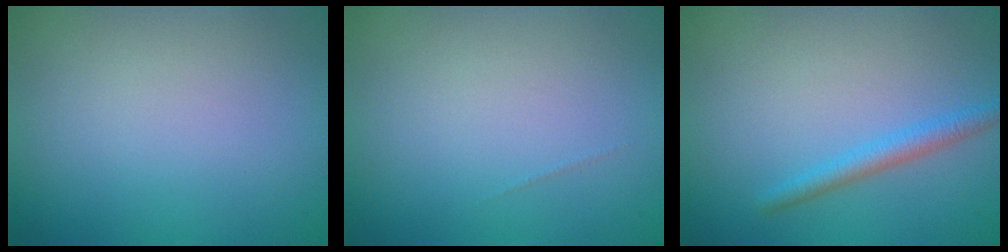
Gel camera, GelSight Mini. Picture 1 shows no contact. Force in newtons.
{"total": 0.0}
{"total": 2.0, "press": 2.0, "slide": 0.1}